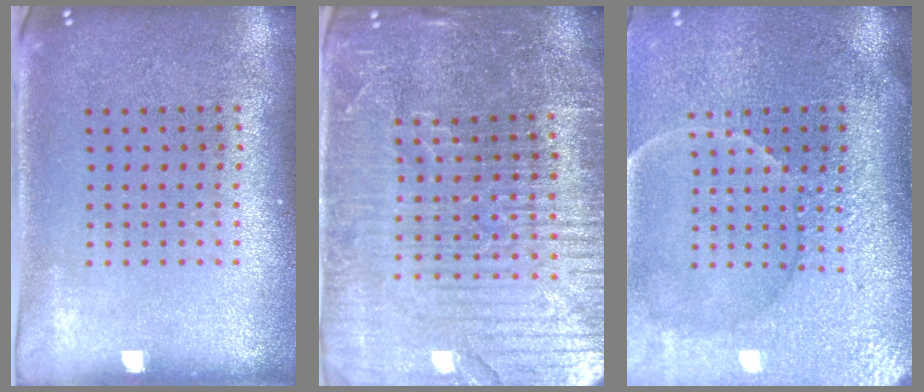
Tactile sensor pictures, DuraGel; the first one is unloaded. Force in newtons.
{"total": 5.3, "press": 4.8, "slide": 2.3}
{"total": 4.3, "press": 3.9, "slide": 1.9}